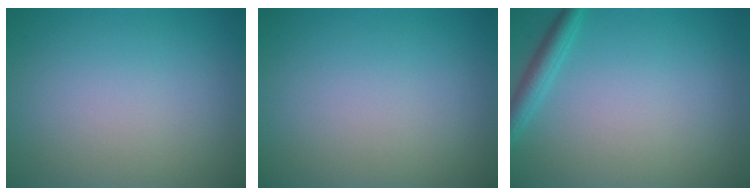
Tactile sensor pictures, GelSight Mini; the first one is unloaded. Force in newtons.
{"total": 0.0}
{"total": 2.1, "press": 2.0, "slide": 0.2}